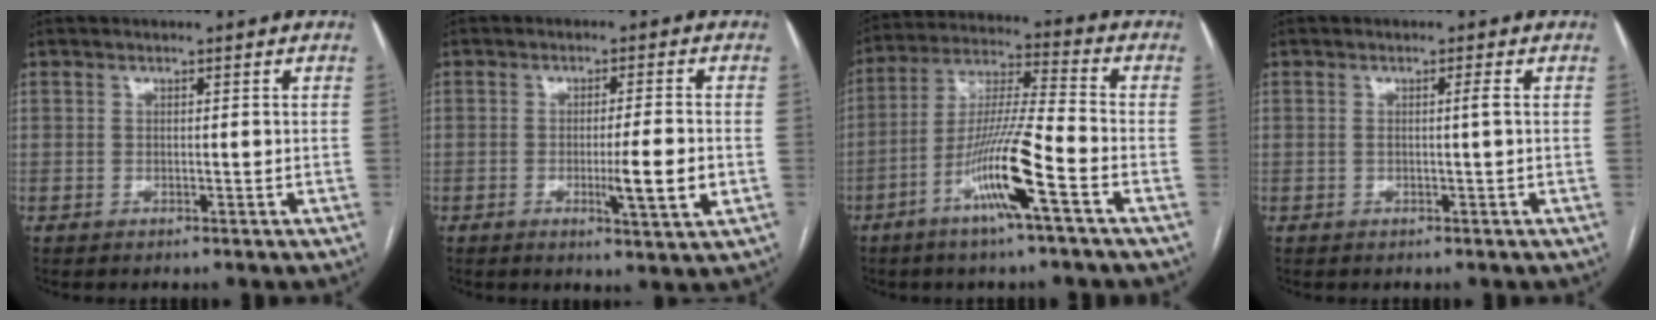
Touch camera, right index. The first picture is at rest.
{"total": 6.5, "force": [-1.5, -0.2, 6.3], "torque": [-0.095, -0.011, -0.022]}
{"total": 12.7, "force": [-5.8, -0.2, 11.3], "torque": [-0.222, -0.003, -0.111]}
{"total": 1.1, "force": [0.1, -0.3, 1.0], "torque": [-0.017, 0.001, 0.001]}